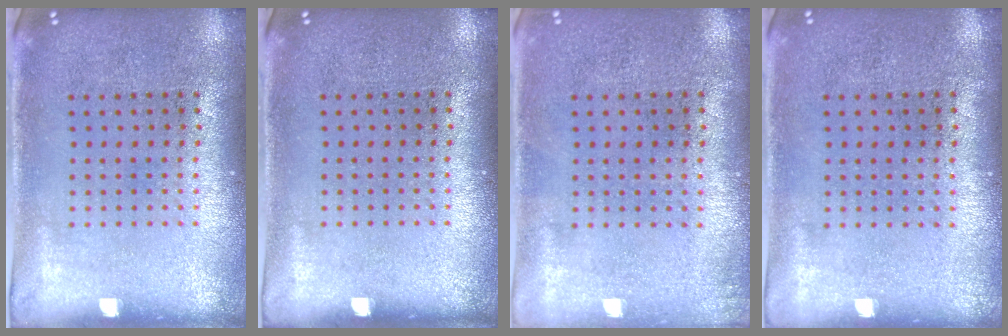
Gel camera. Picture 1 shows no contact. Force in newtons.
{"total": 0.0}
{"total": 0.5, "press": 0.5, "slide": 0.1}
{"total": 0.0}